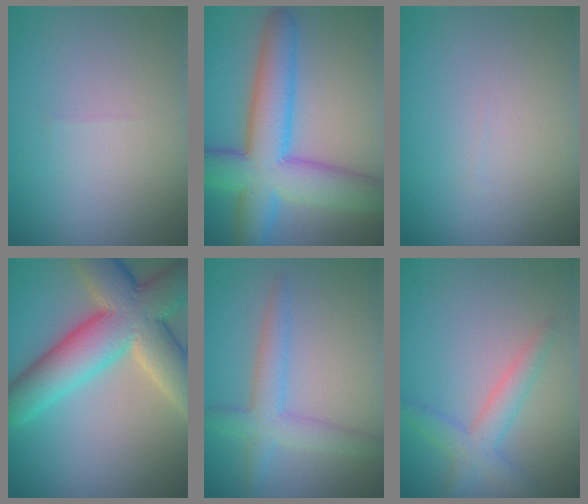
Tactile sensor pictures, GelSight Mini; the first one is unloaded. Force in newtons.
{"total": 9.3, "press": 9.3, "slide": 0.4}
{"total": 0.0}
{"total": 10.8, "press": 10.8, "slide": 0.7}
{"total": 2.6, "press": 2.6, "slide": 0.2}
{"total": 2.9, "press": 2.9, "slide": 0.1}